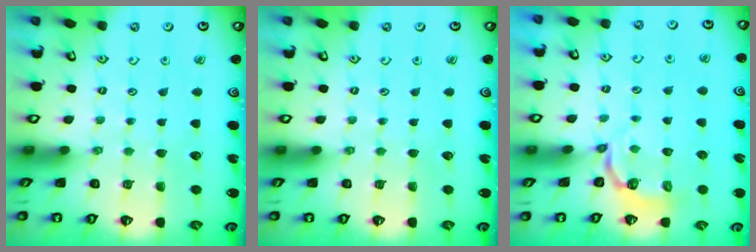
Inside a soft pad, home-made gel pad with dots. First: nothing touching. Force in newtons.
{"total": 0.0}
{"total": 3.6, "press": 2.6, "slide": 2.4}